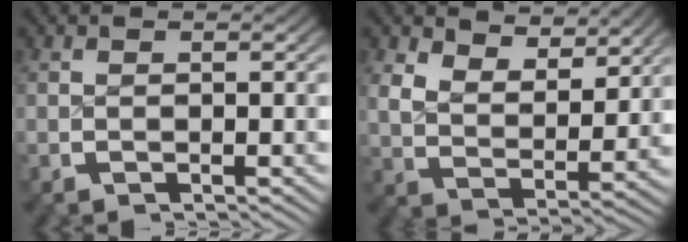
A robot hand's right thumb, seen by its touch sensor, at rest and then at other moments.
{"total": 5.2, "force": [3.0, 2.9, 3.1], "torque": [-0.065, -0.021, 0.064]}